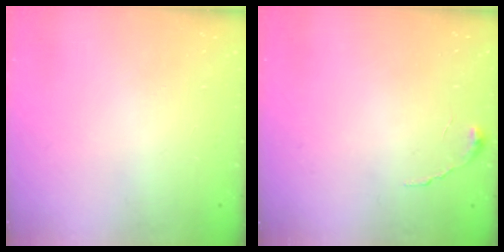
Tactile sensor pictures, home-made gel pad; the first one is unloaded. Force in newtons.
{"total": 6.3, "press": 6.3, "slide": 0.3}